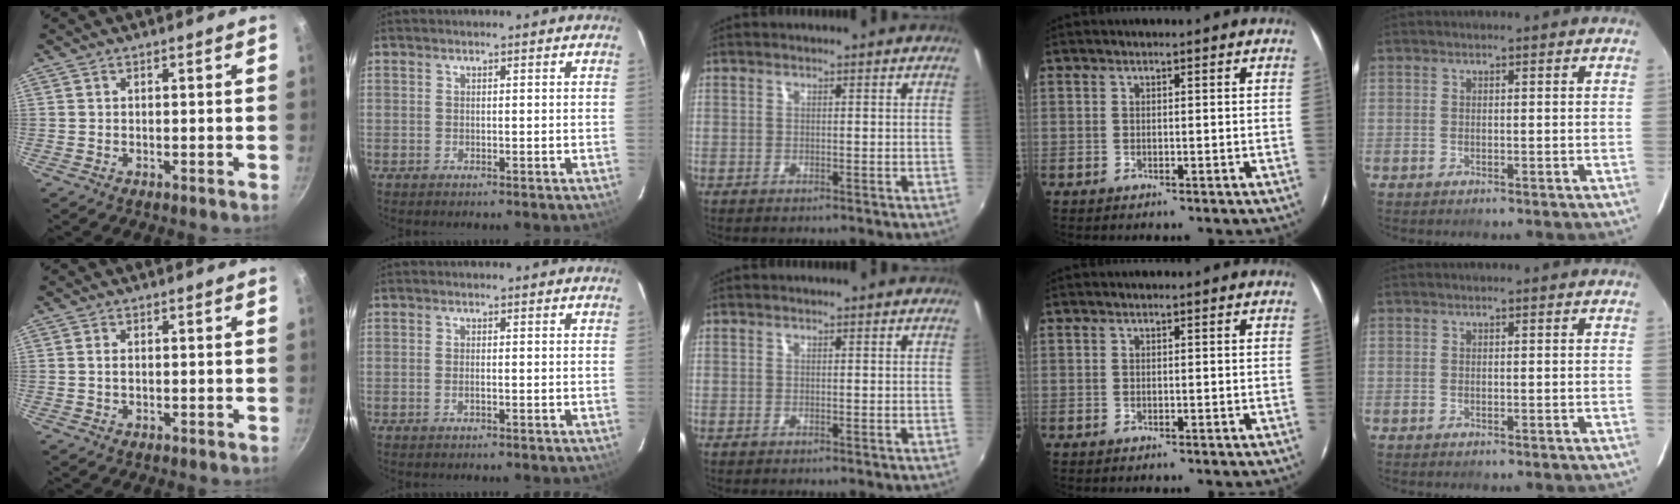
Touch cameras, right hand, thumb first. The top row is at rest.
{"thumb": {"total": 1.2, "force": [0.1, 0.7, 1.0], "torque": [-0.019, 0.002, 0.000]}, "index": {"total": 1.1, "force": [-0.4, 0.3, 1.0], "torque": [-0.020, 0.000, -0.007]}}